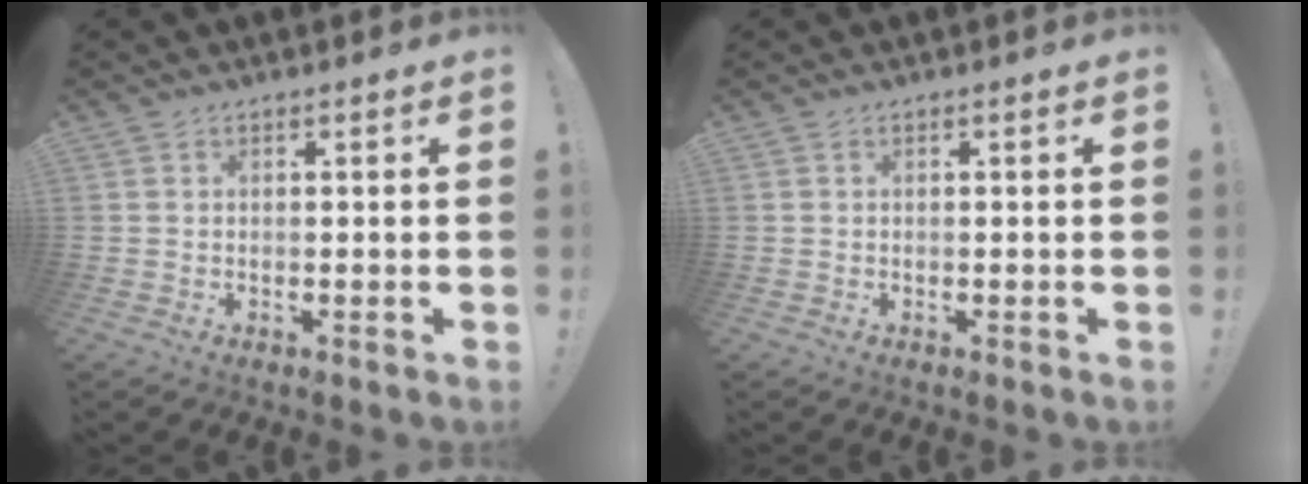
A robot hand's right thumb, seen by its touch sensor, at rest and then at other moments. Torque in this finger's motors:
{"motor_torque": [-0.09, -0.14, 0.05, -0.08, 0.01]}